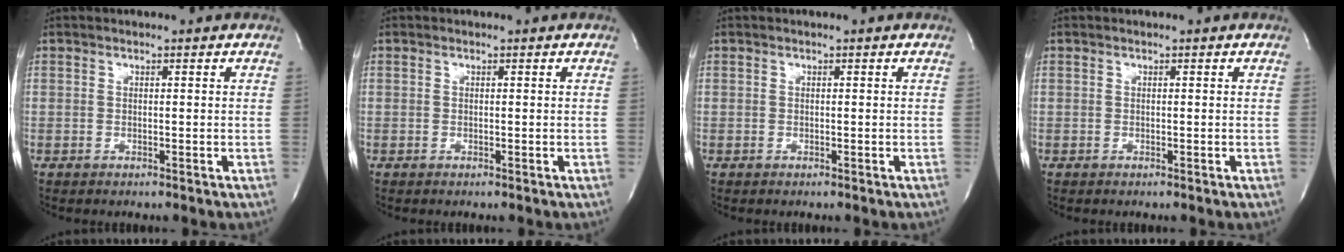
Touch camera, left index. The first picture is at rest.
{"total": 0.0}
{"total": 0.0}
{"total": 0.0}